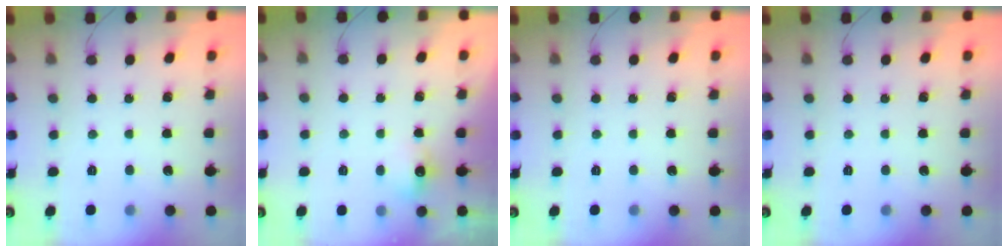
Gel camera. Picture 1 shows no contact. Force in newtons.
{"total": 4.7, "press": 4.4, "slide": 1.6}
{"total": 0.0}
{"total": 0.0}